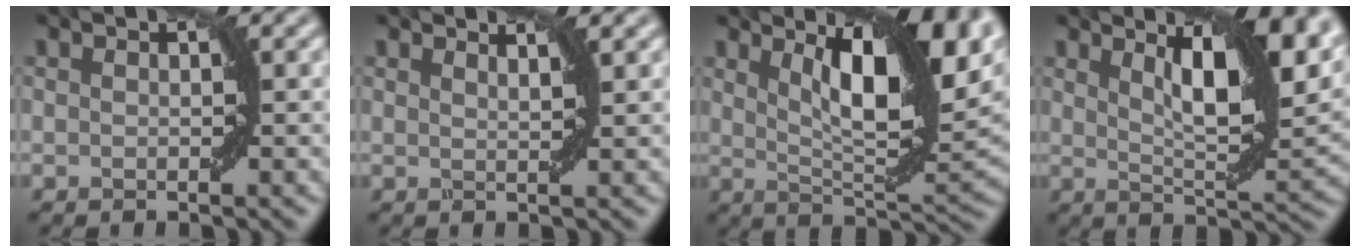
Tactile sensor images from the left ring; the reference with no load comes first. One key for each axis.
{"total": 1.5, "fx": 1.4, "fy": 0.2, "fz": 0.6, "tx": -0.002, "ty": -0.003, "tz": 0.014}
{"total": 11.8, "fx": 4.5, "fy": 3.5, "fz": 10.3, "tx": -0.149, "ty": 0.009, "tz": 0.077}
{"total": 8.9, "fx": 4.1, "fy": 2.3, "fz": 7.6, "tx": -0.111, "ty": 0.001, "tz": 0.074}